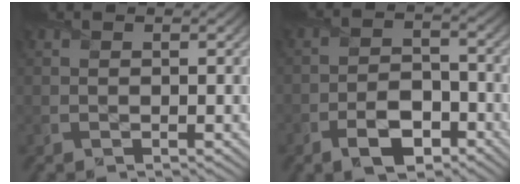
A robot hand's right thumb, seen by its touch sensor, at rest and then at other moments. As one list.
[{"total": 6.0, "force": [-3.7, 3.0, 3.7], "torque": [-0.060, 0.000, -0.072]}]